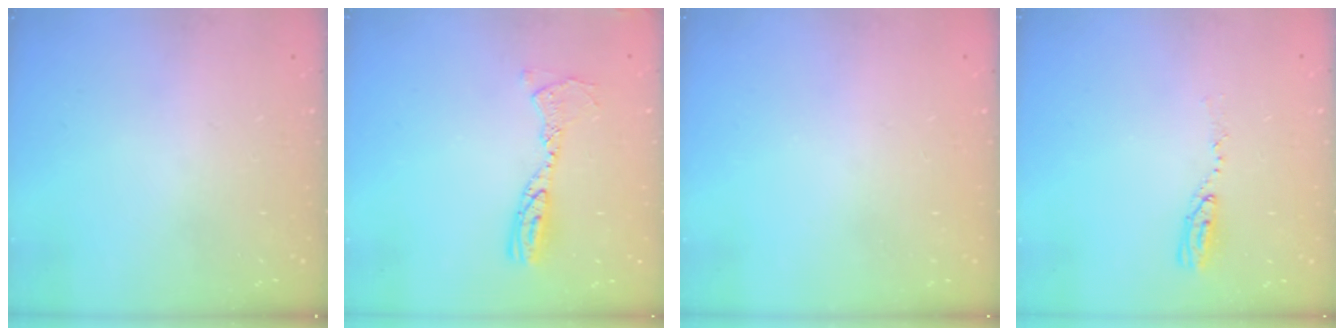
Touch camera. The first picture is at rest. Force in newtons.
{"total": 10.6, "press": 10.6, "slide": 0.9}
{"total": 0.0}
{"total": 4.8, "press": 4.7, "slide": 0.4}